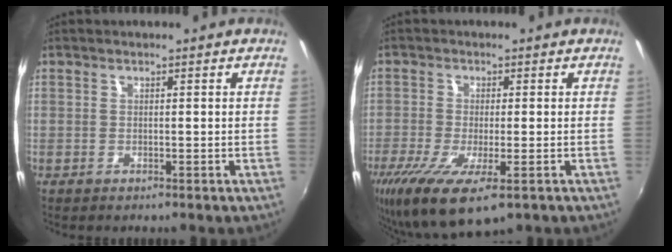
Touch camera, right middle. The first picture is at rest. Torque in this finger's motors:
{"motor_torque": [1.43, -0.71, 0.31, 0.21]}